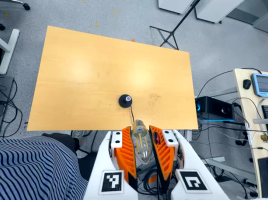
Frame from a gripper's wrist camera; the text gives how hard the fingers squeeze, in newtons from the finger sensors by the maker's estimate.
{"total": 20.3, "left": 21.7, "right": 18.9}